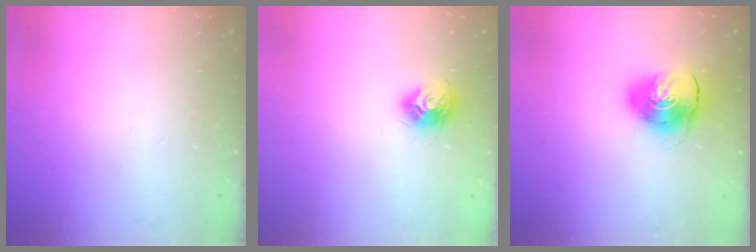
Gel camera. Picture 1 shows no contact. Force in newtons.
{"total": 9.4, "press": 9.4, "slide": 0.2}
{"total": 10.1, "press": 10.1, "slide": 0.7}